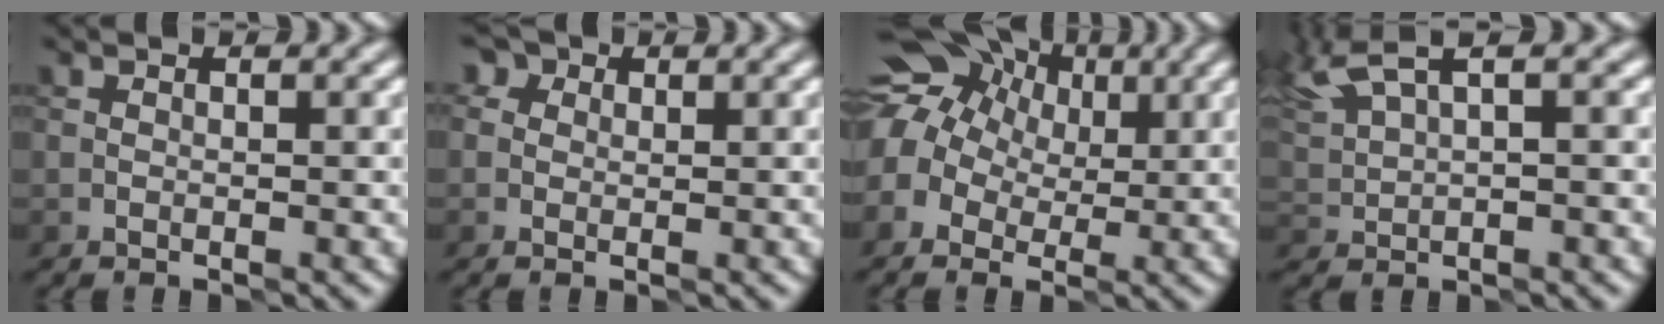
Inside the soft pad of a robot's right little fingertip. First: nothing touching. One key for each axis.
{"total": 3.5, "fx": 1.8, "fy": 2.4, "fz": 1.7, "tx": -0.017, "ty": 0.019, "tz": -0.001}
{"total": 12.3, "fx": 4.5, "fy": 9.6, "fz": 6.2, "tx": -0.131, "ty": 0.051, "tz": 0.043}
{"total": 4.7, "fx": 3.4, "fy": 1.1, "fz": 3.0, "tx": -0.078, "ty": 0.022, "tz": 0.073}